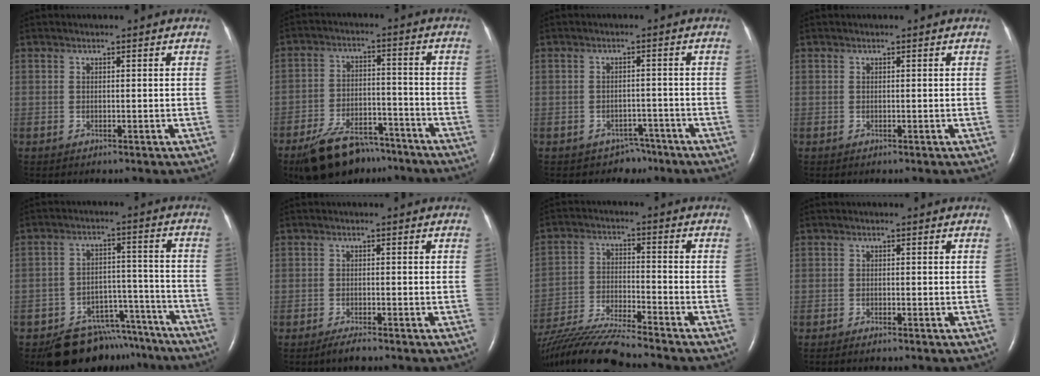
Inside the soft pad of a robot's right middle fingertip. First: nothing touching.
{"total": 12.6, "force": [-10.0, 5.1, 5.8], "torque": [-0.100, 0.005, -0.162]}
{"total": 3.5, "force": [-2.7, 2.3, -0.2], "torque": [0.004, 0.014, -0.033]}
{"total": 0.0}
{"total": 14.0, "force": [-11.8, 6.6, 3.5], "torque": [-0.032, 0.038, -0.165]}
{"total": 2.1, "force": [-1.8, 0.1, 1.2], "torque": [-0.032, -0.006, -0.032]}
{"total": 15.3, "force": [-13.9, -0.4, 6.5], "torque": [-0.128, -0.021, -0.249]}
{"total": 1.6, "force": [-1.4, 0.0, 0.9], "torque": [-0.017, -0.002, -0.019]}